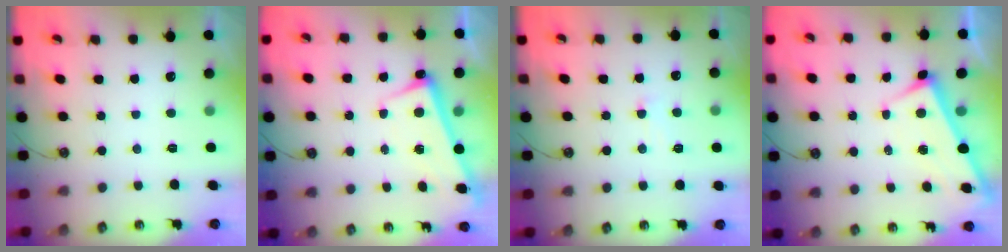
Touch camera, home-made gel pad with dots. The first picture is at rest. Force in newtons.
{"total": 2.5, "press": 2.3, "slide": 1.0}
{"total": 0.8, "press": 0.1, "slide": 0.8}
{"total": 2.6, "press": 2.6, "slide": 0.2}